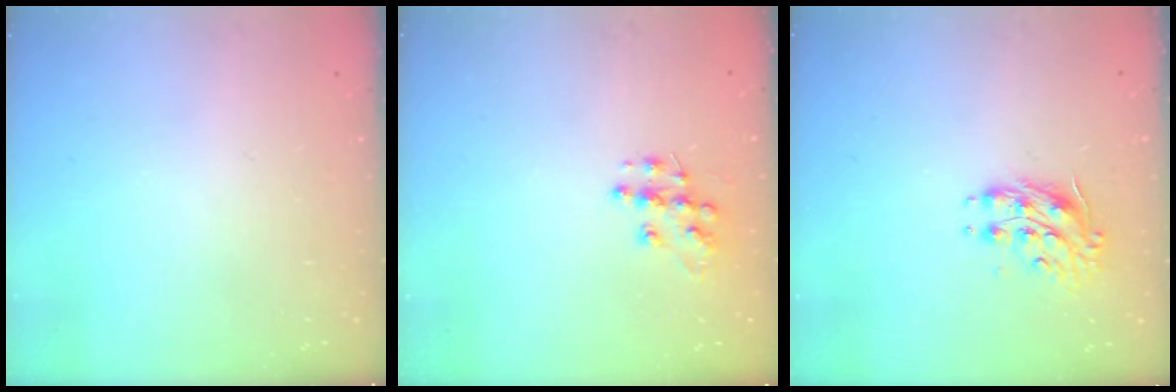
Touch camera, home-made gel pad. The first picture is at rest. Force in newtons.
{"total": 9.0, "press": 9.0, "slide": 0.4}
{"total": 8.6, "press": 8.5, "slide": 0.9}